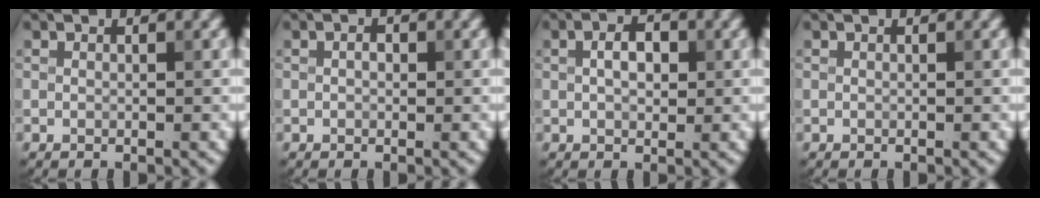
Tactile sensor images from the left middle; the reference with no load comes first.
{"total": 1.1, "force": [0.2, 0.7, 0.8], "torque": [-0.009, -0.002, -0.001]}
{"total": 2.8, "force": [0.5, 1.6, 2.2], "torque": [-0.036, 0.002, 0.007]}
{"total": 0.0}